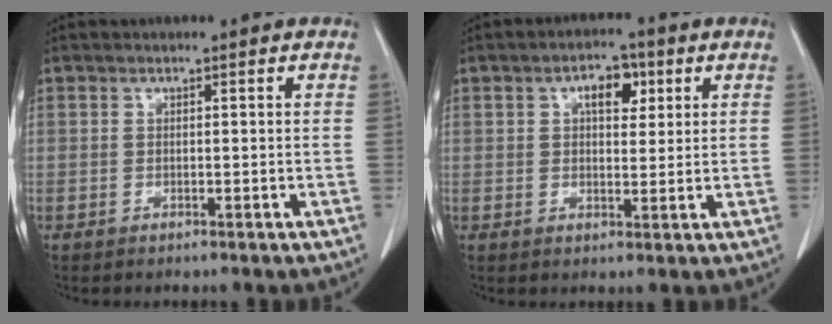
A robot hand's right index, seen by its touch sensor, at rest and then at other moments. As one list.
[{"total": 5.3, "force": [2.0, 2.7, 4.1], "torque": [-0.063, 0.012, 0.029]}]